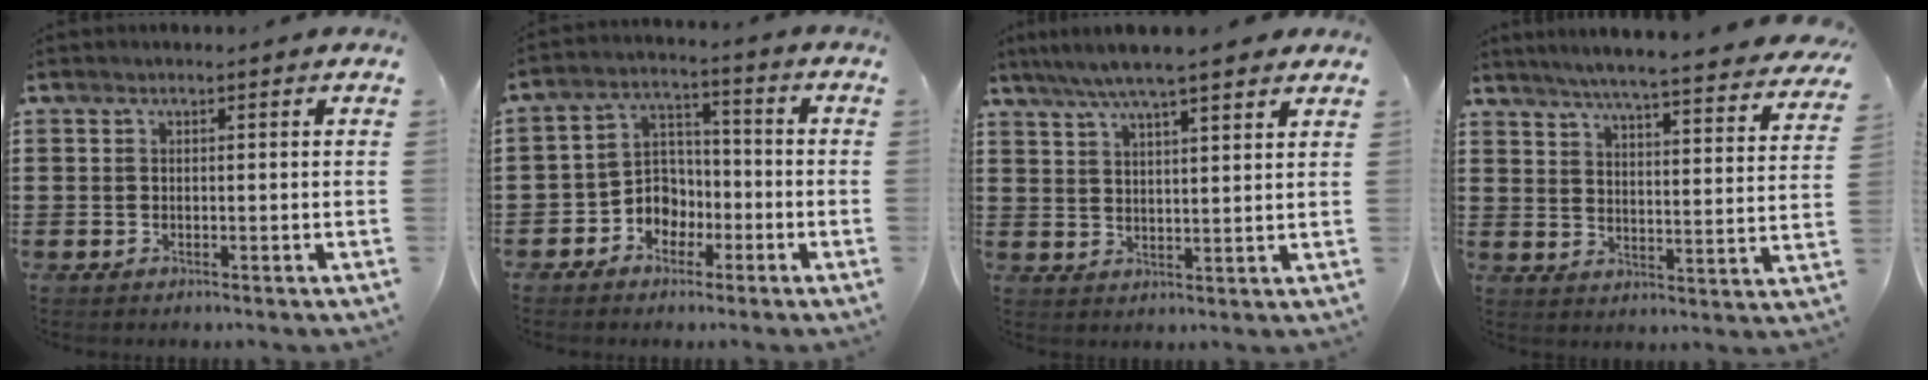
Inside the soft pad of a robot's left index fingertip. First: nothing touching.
{"total": 5.5, "force": [-2.6, 4.7, 1.2], "torque": [-0.036, 0.011, -0.053]}
{"total": 5.8, "force": [4.8, 0.4, 3.2], "torque": [-0.076, -0.008, 0.083]}
{"total": 4.8, "force": [4.4, -0.7, 1.8], "torque": [-0.057, -0.037, 0.069]}